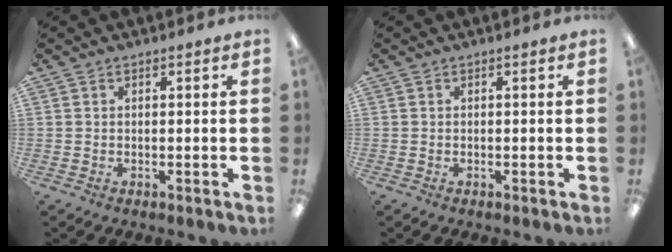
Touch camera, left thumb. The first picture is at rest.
{"total": 0.0}